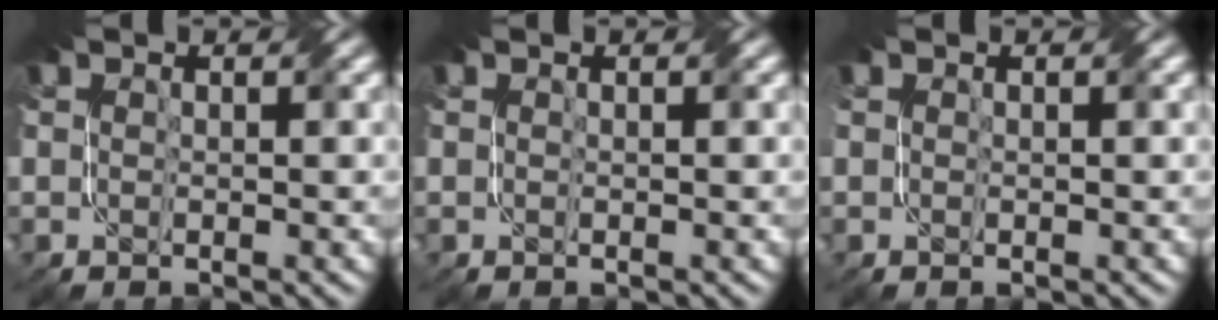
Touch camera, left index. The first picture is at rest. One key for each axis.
{"total": 0.0}
{"total": 0.0}